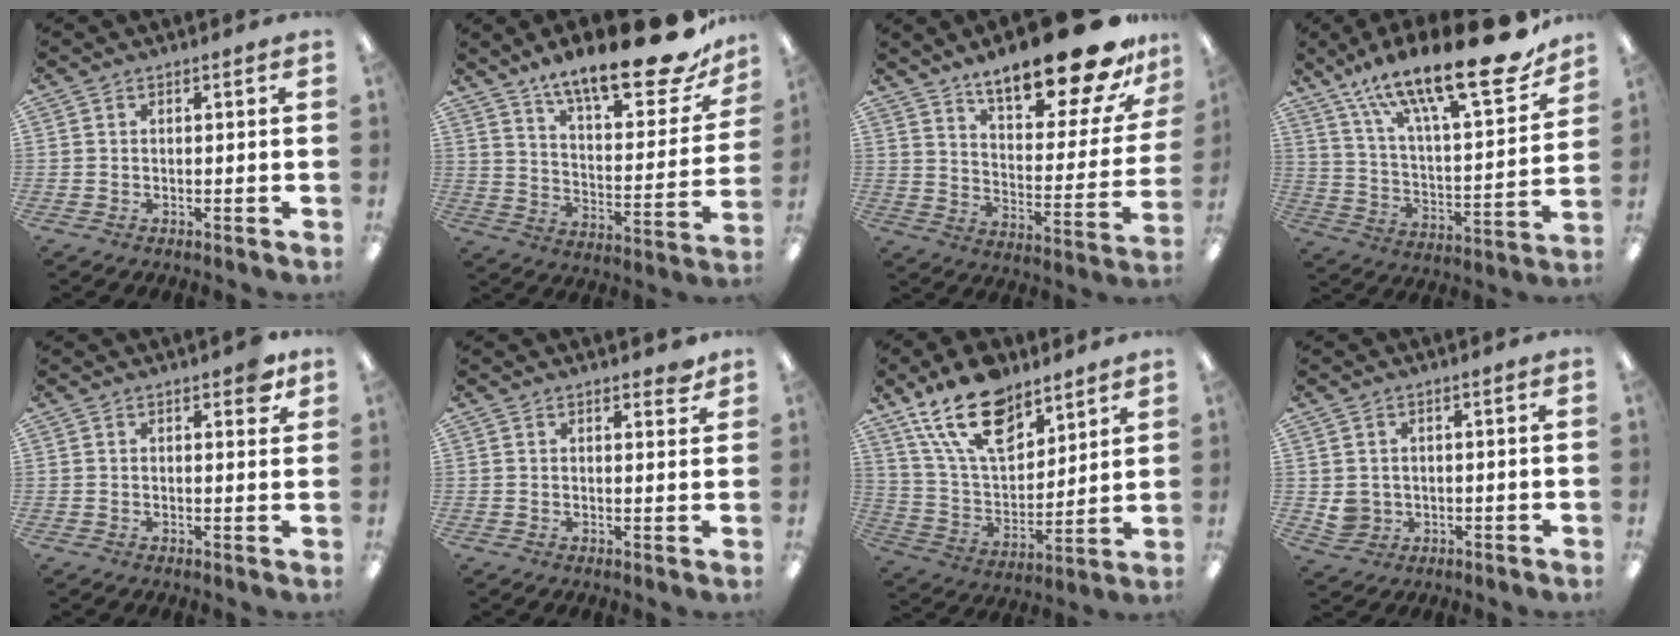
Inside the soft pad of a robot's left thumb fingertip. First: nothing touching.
{"total": 20.9, "force": [16.3, 5.2, 12.0], "torque": [-0.182, -0.113, 0.268]}
{"total": 24.0, "force": [17.8, 6.7, 14.7], "torque": [-0.199, -0.125, 0.285]}
{"total": 26.7, "force": [18.5, 7.4, 17.7], "torque": [-0.275, -0.116, 0.301]}
{"total": 3.4, "force": [2.3, 1.3, 2.1], "torque": [-0.022, -0.005, 0.037]}
{"total": 2.4, "force": [2.0, 0.8, 1.0], "torque": [-0.005, -0.008, 0.033]}
{"total": 19.2, "force": [12.5, 10.0, 10.7], "torque": [-0.190, -0.056, 0.225]}
{"total": 3.4, "force": [0.6, 3.3, 0.7], "torque": [-0.010, 0.003, 0.012]}